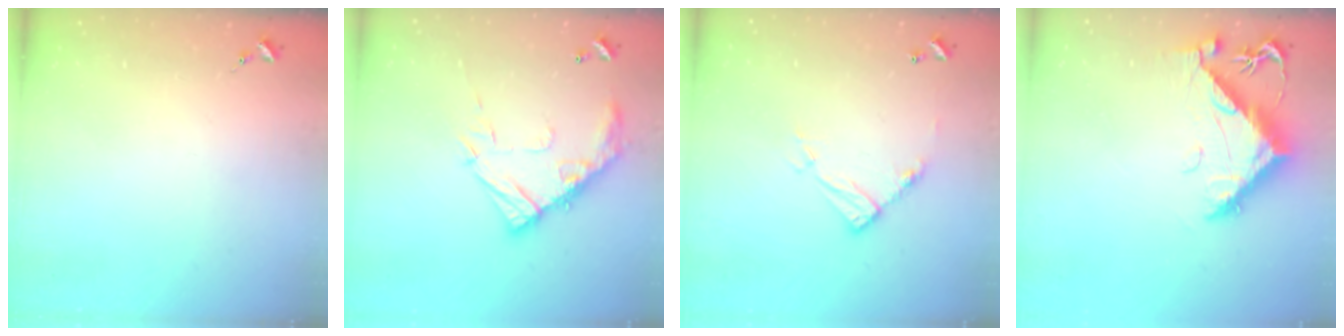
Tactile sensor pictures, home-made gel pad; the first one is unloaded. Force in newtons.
{"total": 15.6, "press": 15.5, "slide": 1.2}
{"total": 11.8, "press": 11.7, "slide": 1.1}
{"total": 12.3, "press": 12.2, "slide": 1.5}